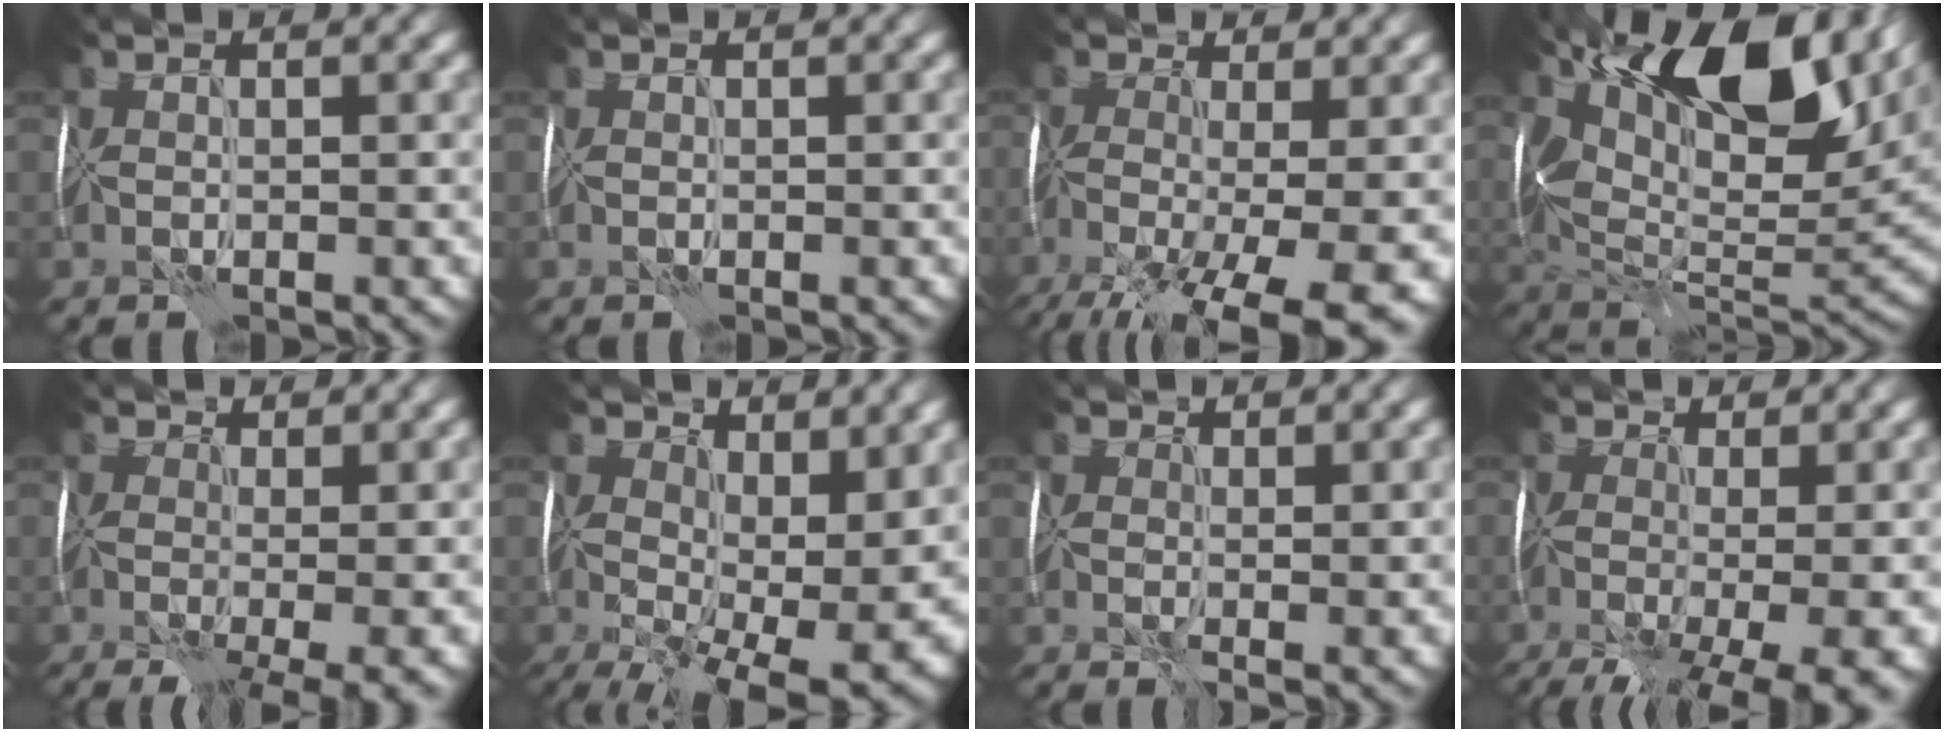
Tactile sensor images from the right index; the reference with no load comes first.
{"total": 0.0}
{"total": 14.5, "force": [-8.0, 5.7, 10.7], "torque": [-0.195, -0.025, -0.088]}
{"total": 16.0, "force": [6.9, 7.5, 12.4], "torque": [-0.224, 0.017, 0.117]}
{"total": 9.8, "force": [-1.8, 4.9, 8.3], "torque": [-0.133, -0.005, 0.001]}
{"total": 15.2, "force": [0.2, 8.4, 12.6], "torque": [-0.199, -0.027, 0.038]}
{"total": 3.2, "force": [1.5, 1.8, 2.2], "torque": [-0.041, 0.005, 0.019]}
{"total": 14.2, "force": [-6.1, 6.4, 11.0], "torque": [-0.178, -0.011, -0.040]}